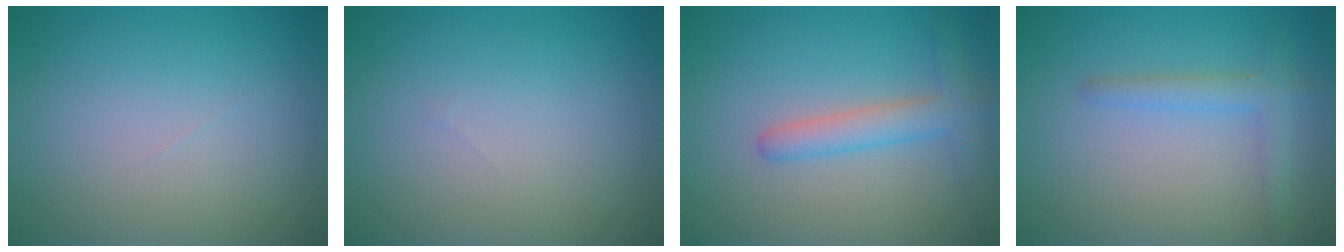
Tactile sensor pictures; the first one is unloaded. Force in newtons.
{"total": 0.0}
{"total": 3.0, "press": 3.0, "slide": 0.2}
{"total": 2.1, "press": 2.1, "slide": 0.1}